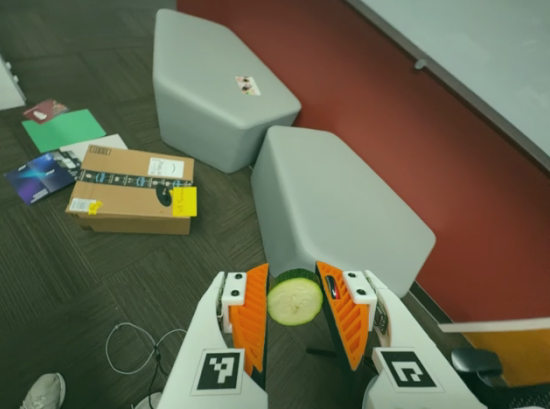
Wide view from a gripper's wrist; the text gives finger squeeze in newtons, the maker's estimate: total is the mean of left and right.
{"total": 9.4, "left": 9.5, "right": 9.2}